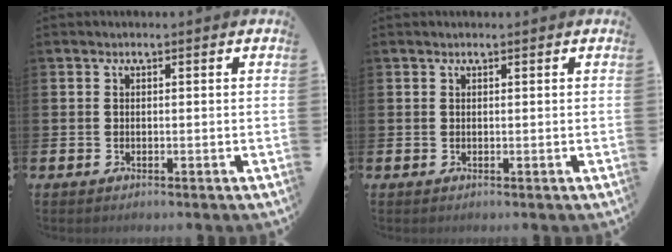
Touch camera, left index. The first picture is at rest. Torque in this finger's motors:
{"motor_torque": [0.65, -1.08, -0.12, -0.06]}